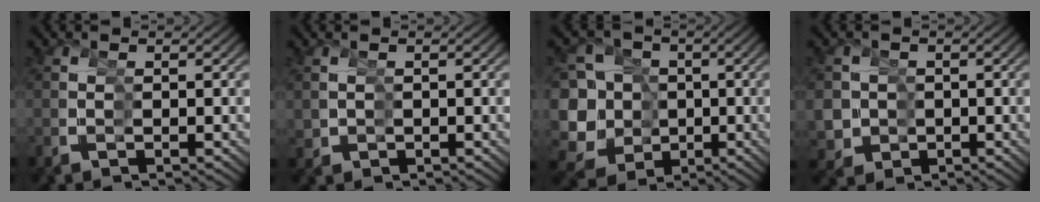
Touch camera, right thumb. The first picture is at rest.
{"total": 1.2, "force": [0.3, 1.2, 0.4], "torque": [-0.012, -0.007, 0.016]}
{"total": 15.8, "force": [-0.1, 14.2, 6.9], "torque": [-0.156, -0.034, -0.001]}
{"total": 6.4, "force": [-0.1, 6.1, 2.1], "torque": [-0.067, -0.031, 0.018]}